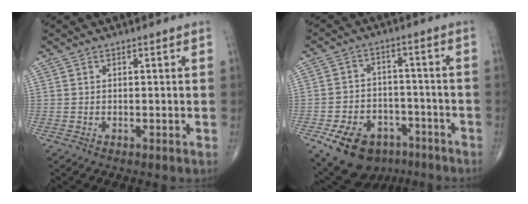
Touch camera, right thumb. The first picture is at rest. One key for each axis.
{"total": 14.9, "fx": -8.5, "fy": 9.9, "fz": 7.1, "tx": -0.100, "ty": 0.052, "tz": -0.126}